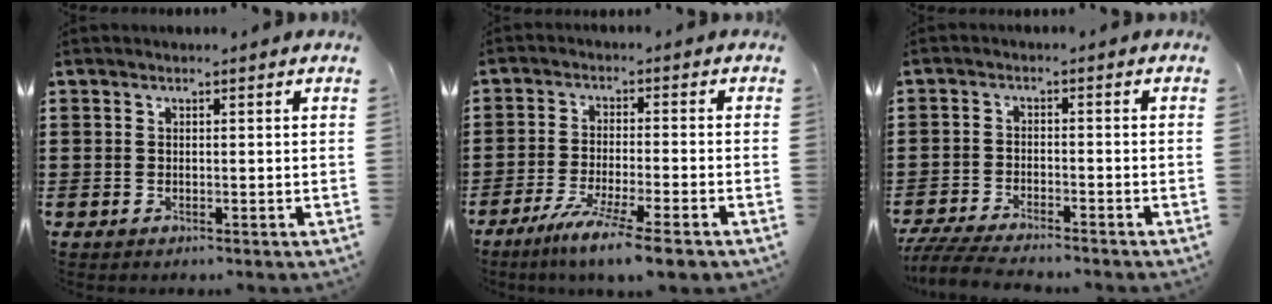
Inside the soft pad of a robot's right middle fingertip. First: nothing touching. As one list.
[{"total": 6.5, "force": [-5.3, -0.3, 3.8], "torque": [-0.071, -0.017, -0.094]}, {"total": 4.8, "force": [-4.6, 0.2, 1.3], "torque": [-0.035, -0.010, -0.091]}]